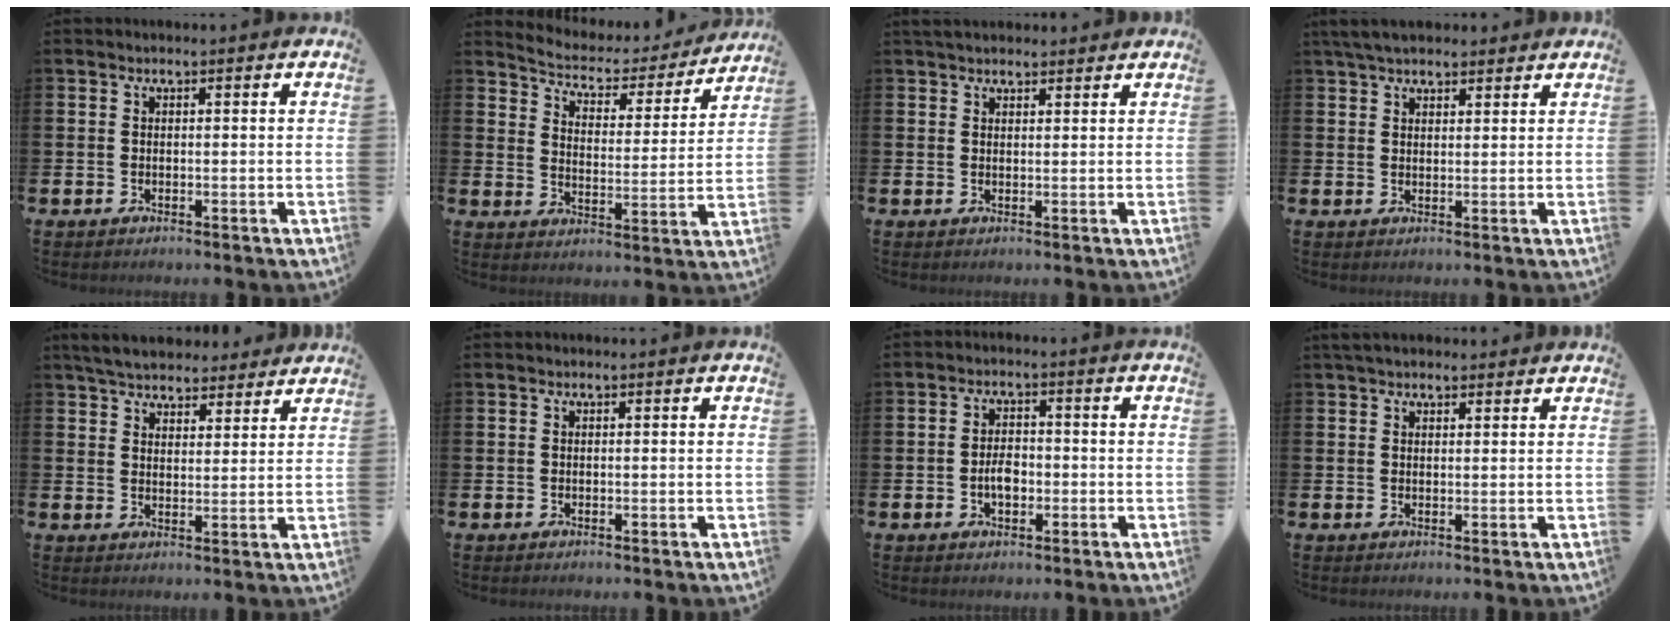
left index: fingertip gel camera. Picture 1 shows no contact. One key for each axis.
{"total": 4.9, "fx": 4.6, "fy": 1.3, "fz": 0.7, "tx": -0.044, "ty": -0.038, "tz": 0.074}
{"total": 2.5, "fx": 2.3, "fy": 0.8, "fz": 0.4, "tx": -0.006, "ty": -0.004, "tz": 0.042}
{"total": 4.3, "fx": 3.8, "fy": 1.5, "fz": 1.5, "tx": -0.038, "ty": -0.004, "tz": 0.073}
{"total": 5.5, "fx": 5.3, "fy": 1.3, "fz": 0.8, "tx": -0.034, "ty": -0.023, "tz": 0.097}
{"total": 0.0}
{"total": 3.1, "fx": -0.7, "fy": 1.9, "fz": 2.4, "tx": -0.036, "ty": 0.002, "tz": -0.016}
{"total": 2.3, "fx": 2.1, "fy": 0.8, "fz": 0.6, "tx": -0.009, "ty": -0.001, "tz": 0.037}